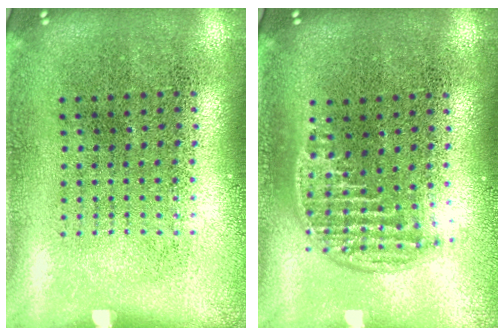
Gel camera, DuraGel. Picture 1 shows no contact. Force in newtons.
{"total": 1.3, "press": 1.1, "slide": 0.6}